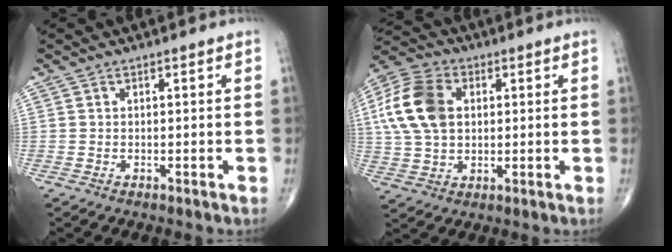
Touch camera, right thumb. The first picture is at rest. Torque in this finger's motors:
{"motor_torque": [0.56, 0.59, 0.24, -0.05, 0.33]}